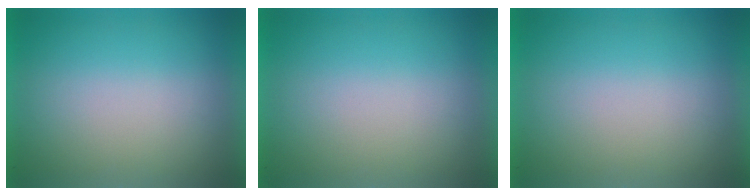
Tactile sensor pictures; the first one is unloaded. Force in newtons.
{"total": 0.0}
{"total": 0.0}